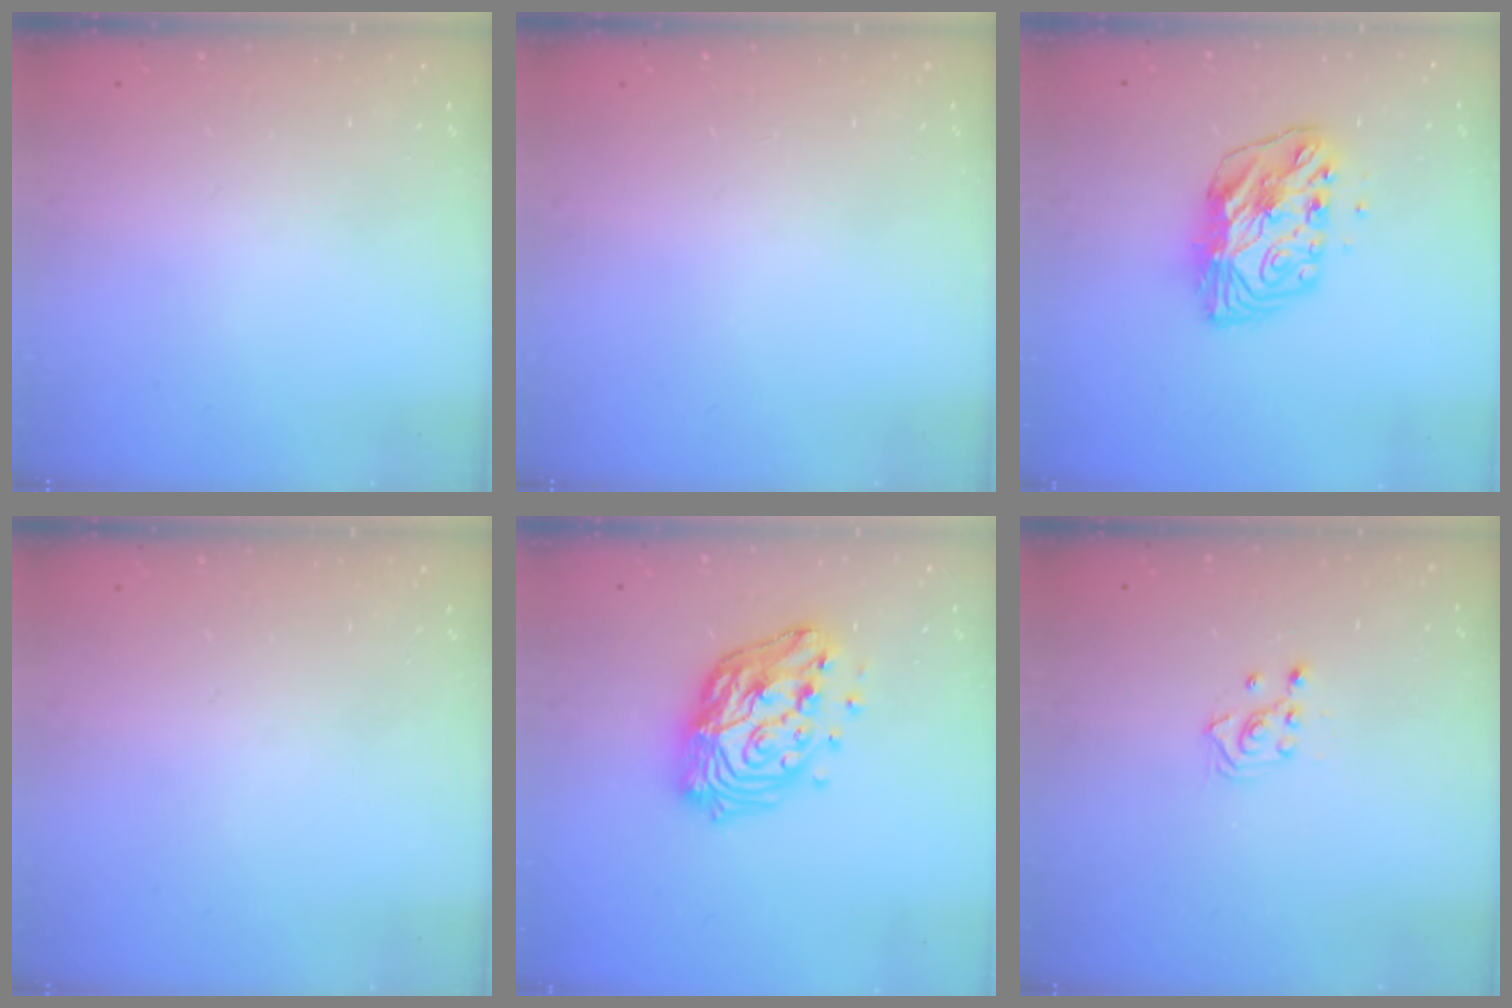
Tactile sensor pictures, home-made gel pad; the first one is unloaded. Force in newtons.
{"total": 0.0}
{"total": 9.6, "press": 9.5, "slide": 1.0}
{"total": 0.0}
{"total": 17.1, "press": 17.0, "slide": 1.9}
{"total": 2.6, "press": 2.4, "slide": 1.0}